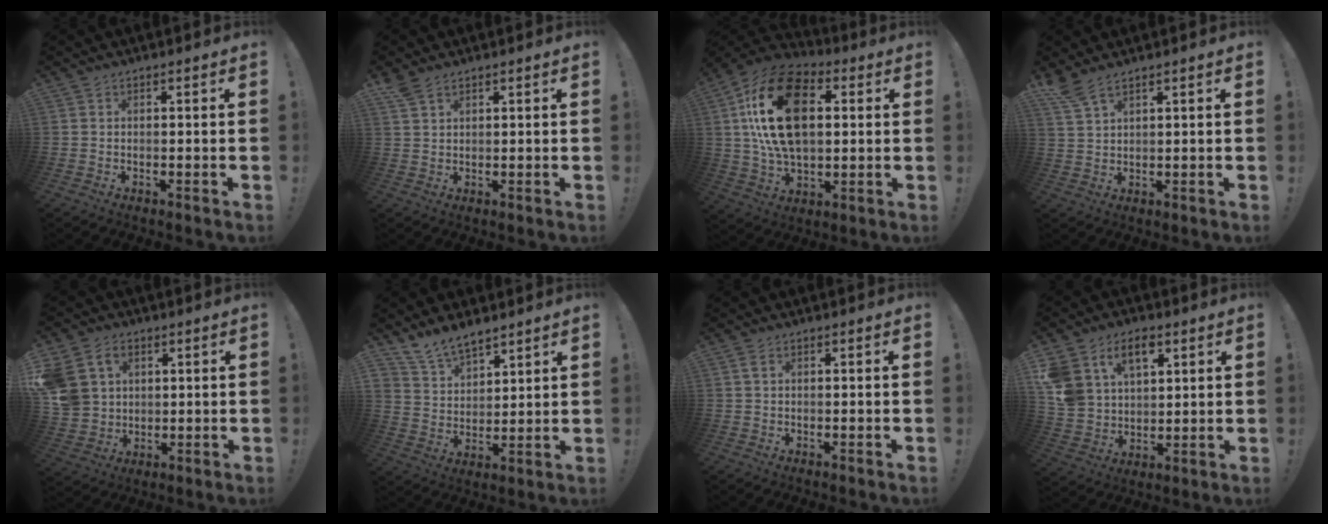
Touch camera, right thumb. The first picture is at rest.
{"total": 3.7, "force": [2.7, 1.8, 1.8], "torque": [-0.030, -0.012, 0.053]}
{"total": 24.6, "force": [4.8, 15.0, 18.8], "torque": [-0.343, -0.007, 0.082]}
{"total": 5.1, "force": [4.1, 1.2, 2.8], "torque": [-0.062, -0.018, 0.079]}
{"total": 11.8, "force": [4.3, 9.7, 5.3], "torque": [-0.109, -0.011, 0.092]}
{"total": 9.6, "force": [8.4, 4.1, 2.4], "torque": [-0.053, -0.061, 0.166]}
{"total": 1.3, "force": [0.5, 0.5, 1.1], "torque": [-0.018, 0.001, 0.007]}
{"total": 12.5, "force": [6.4, 8.6, 6.4], "torque": [-0.127, -0.026, 0.128]}